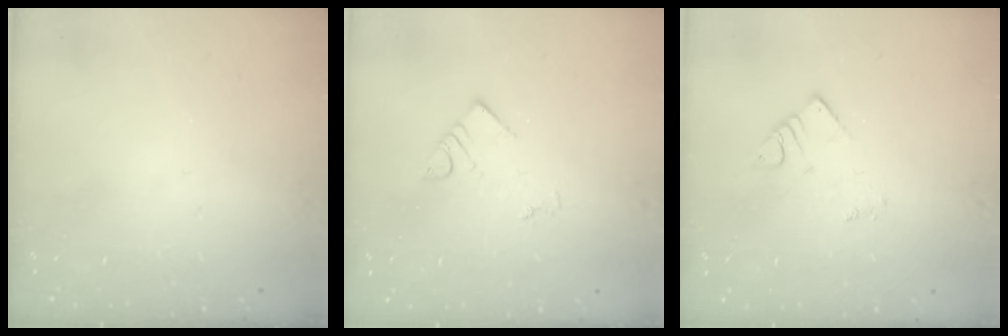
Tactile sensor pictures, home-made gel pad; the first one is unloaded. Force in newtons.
{"total": 4.1, "press": 4.1, "slide": 0.2}
{"total": 2.7, "press": 2.7, "slide": 0.4}